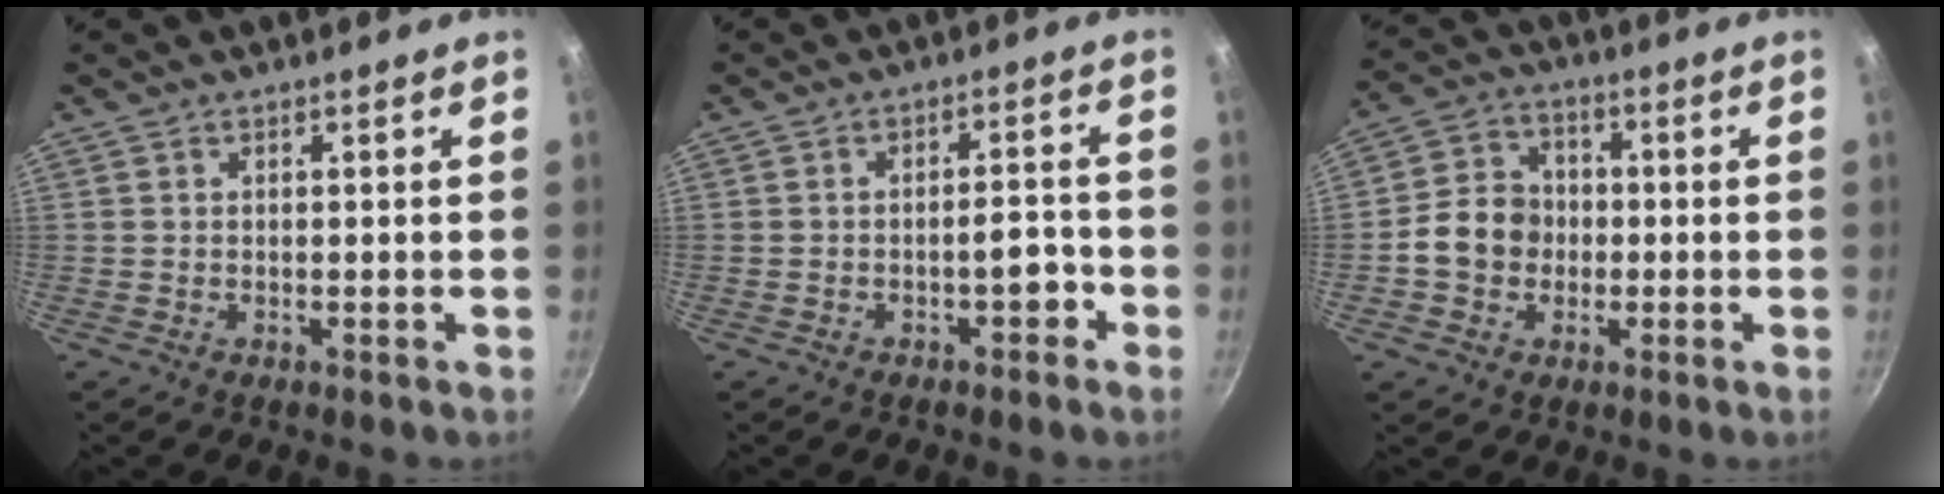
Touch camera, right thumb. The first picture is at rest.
{"total": 4.0, "force": [-2.0, 1.7, 3.0], "torque": [-0.023, 0.029, -0.026]}
{"total": 9.3, "force": [-1.2, 7.9, 4.7], "torque": [-0.051, 0.022, -0.036]}